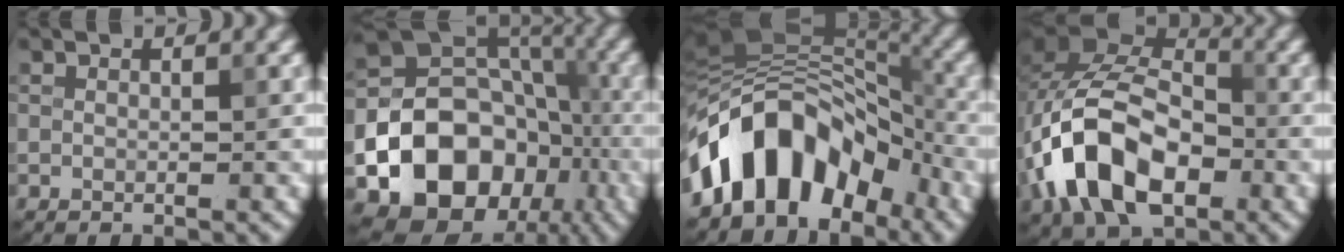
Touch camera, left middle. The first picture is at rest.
{"total": 19.9, "force": [-7.5, 16.5, 8.4], "torque": [-0.139, -0.034, -0.146]}
{"total": 11.4, "force": [-5.6, 7.1, 6.9], "torque": [-0.095, 0.026, -0.112]}
{"total": 11.6, "force": [-4.0, 7.3, 8.1], "torque": [-0.158, 0.005, -0.084]}